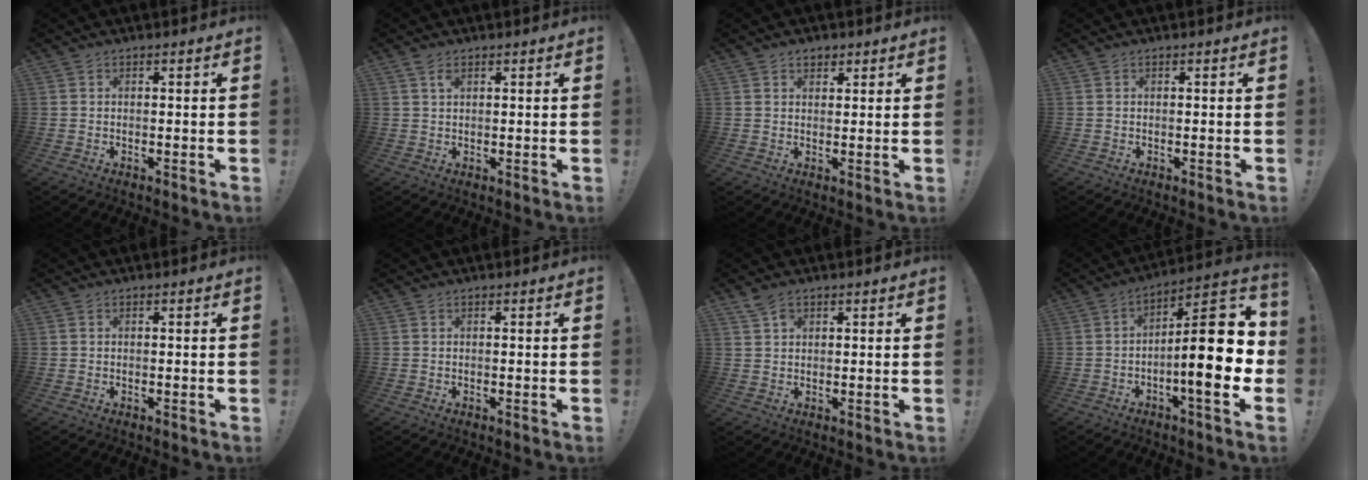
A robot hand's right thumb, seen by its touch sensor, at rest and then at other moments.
{"total": 1.3, "force": [0.8, 0.6, 0.8], "torque": [-0.013, 0.000, 0.014]}
{"total": 2.6, "force": [1.6, 1.8, 0.8], "torque": [-0.003, -0.007, 0.028]}
{"total": 0.0}
{"total": 0.0}
{"total": 0.0}
{"total": 3.0, "force": [2.1, 1.7, 1.3], "torque": [-0.015, -0.009, 0.036]}
{"total": 20.8, "force": [-2.6, 5.9, 19.7], "torque": [-0.287, 0.017, -0.040]}